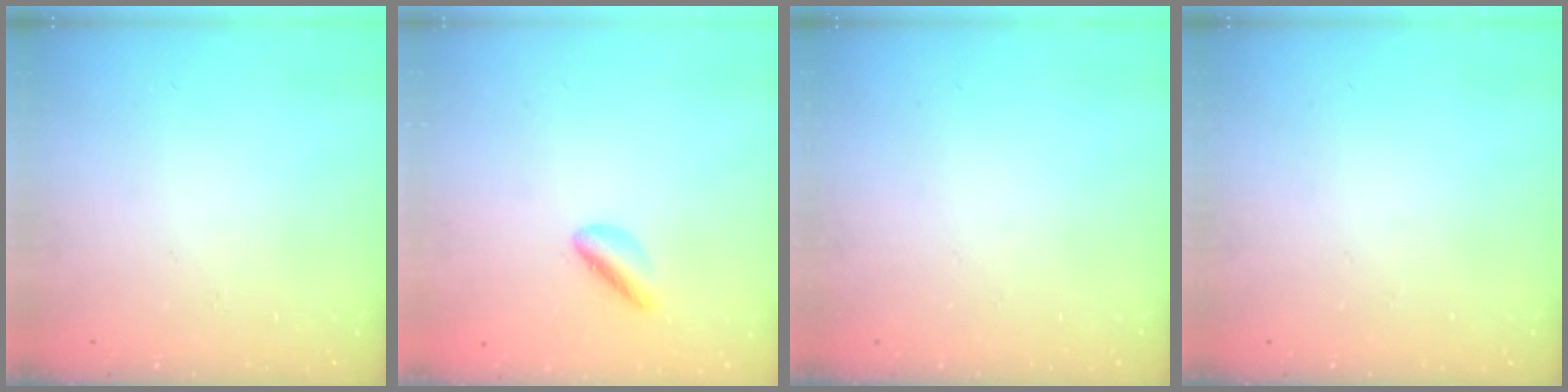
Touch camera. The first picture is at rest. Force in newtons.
{"total": 4.3, "press": 4.1, "slide": 1.4}
{"total": 0.0}
{"total": 0.0}